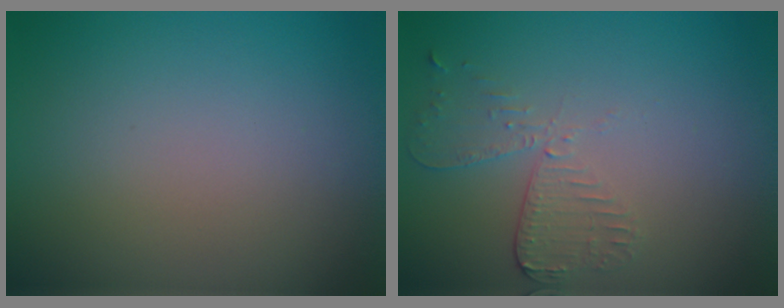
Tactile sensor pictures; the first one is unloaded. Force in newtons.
{"total": 2.7, "press": 2.4, "slide": 1.2}